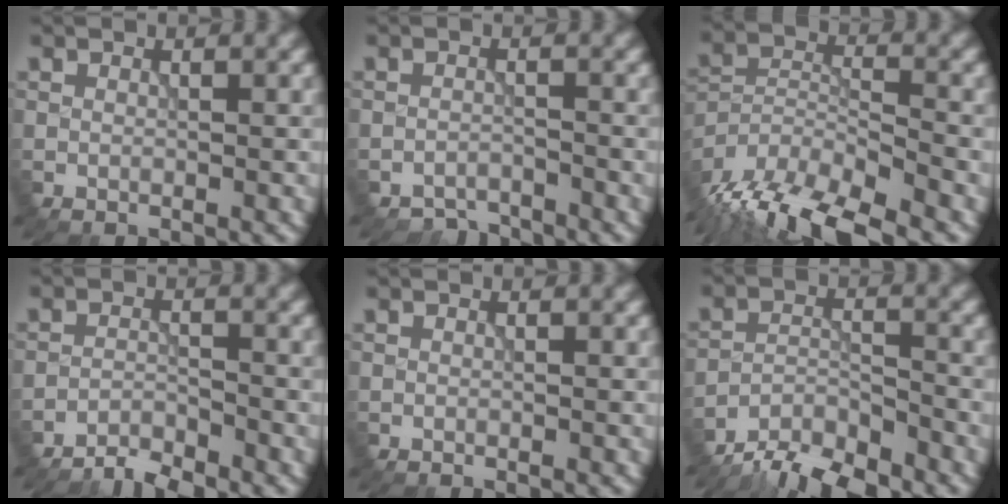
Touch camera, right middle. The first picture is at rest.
{"total": 2.2, "force": [-2.2, 0.4, -0.1], "torque": [0.008, 0.004, -0.042]}
{"total": 11.4, "force": [-9.2, 3.4, 5.9], "torque": [-0.117, -0.014, -0.162]}
{"total": 2.8, "force": [-2.6, 0.4, 0.7], "torque": [-0.009, 0.000, -0.055]}
{"total": 0.0}
{"total": 6.9, "force": [-6.2, 1.7, 2.5], "torque": [-0.036, -0.005, -0.114]}